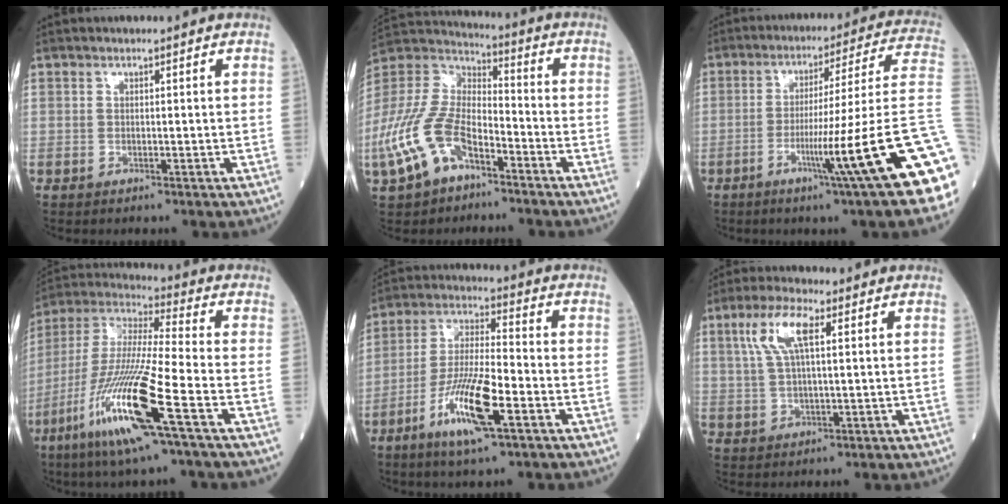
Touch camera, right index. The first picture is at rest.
{"total": 14.7, "force": [-7.2, 7.3, 10.5], "torque": [-0.245, 0.006, -0.141]}
{"total": 19.3, "force": [-7.0, -2.8, 17.8], "torque": [-0.196, -0.009, -0.115]}
{"total": 18.2, "force": [-8.2, 0.1, 16.3], "torque": [-0.357, -0.038, -0.164]}
{"total": 12.5, "force": [-5.7, 1.7, 11.0], "torque": [-0.217, -0.013, -0.107]}
{"total": 7.4, "force": [2.8, 2.0, 6.5], "torque": [-0.140, 0.018, 0.056]}